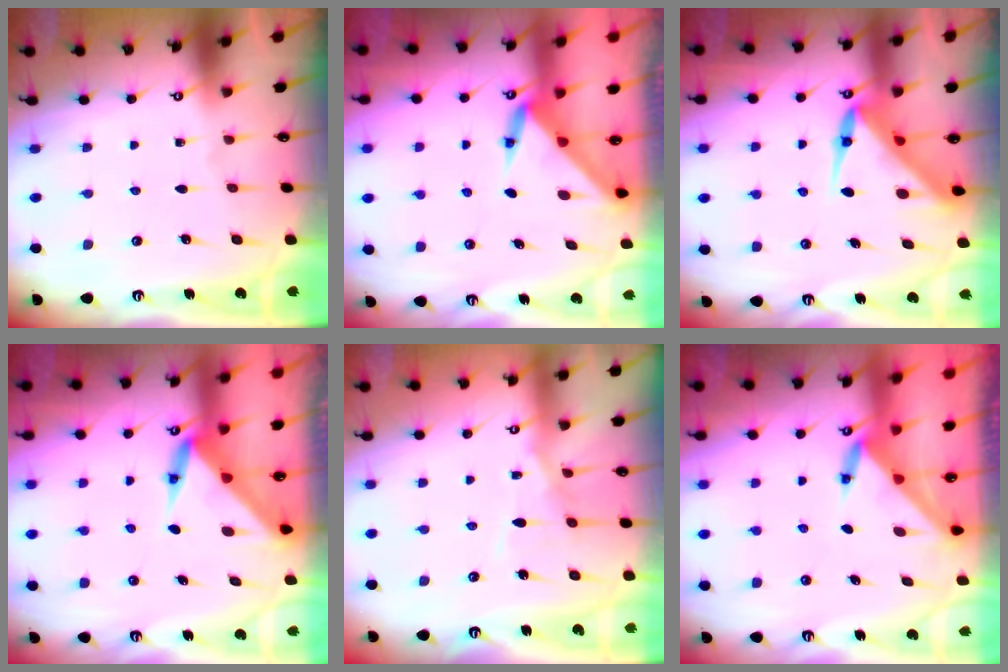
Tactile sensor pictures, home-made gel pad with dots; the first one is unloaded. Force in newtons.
{"total": 3.4, "press": 3.4, "slide": 0.1}
{"total": 7.5, "press": 7.4, "slide": 0.8}
{"total": 4.0, "press": 4.0, "slide": 0.1}
{"total": 8.4, "press": 8.4, "slide": 0.7}
{"total": 3.5, "press": 3.4, "slide": 0.3}